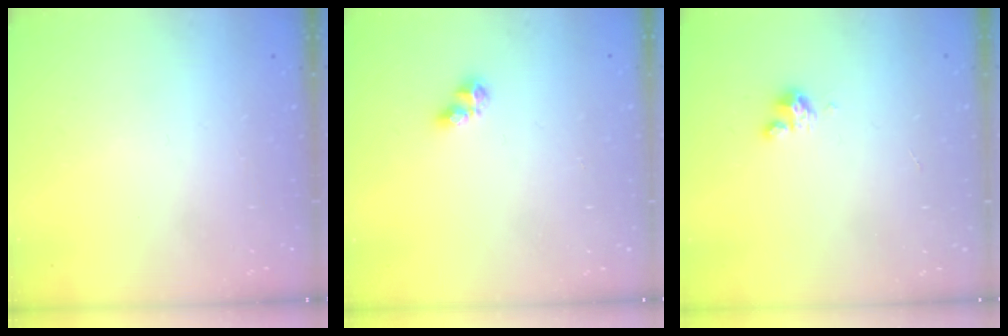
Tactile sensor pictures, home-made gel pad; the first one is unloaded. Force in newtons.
{"total": 5.7, "press": 5.7, "slide": 0.5}
{"total": 2.8, "press": 2.8, "slide": 0.2}